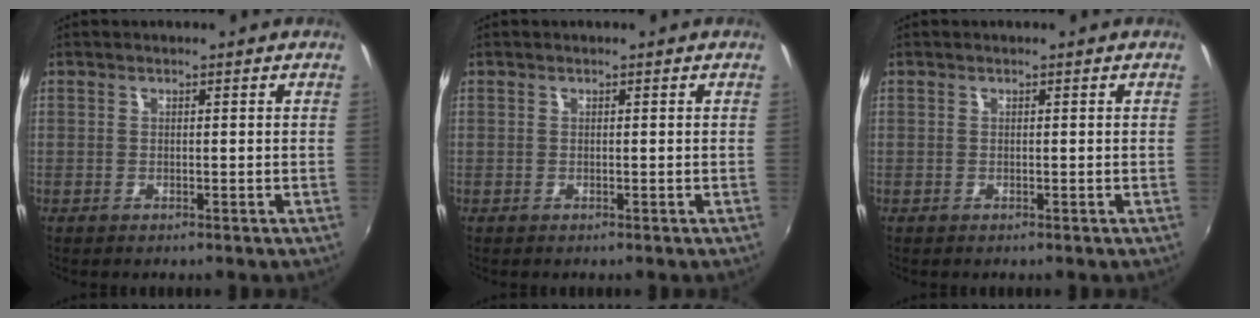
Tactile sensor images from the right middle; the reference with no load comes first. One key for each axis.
{"total": 0.0}
{"total": 0.0}